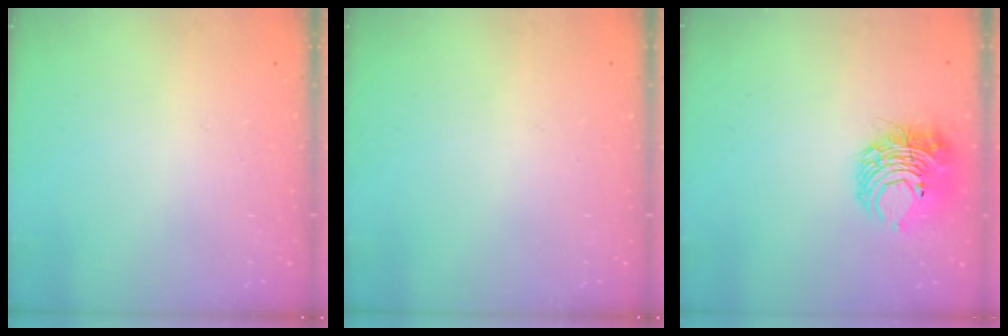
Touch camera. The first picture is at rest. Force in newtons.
{"total": 0.0}
{"total": 9.7, "press": 9.6, "slide": 1.4}